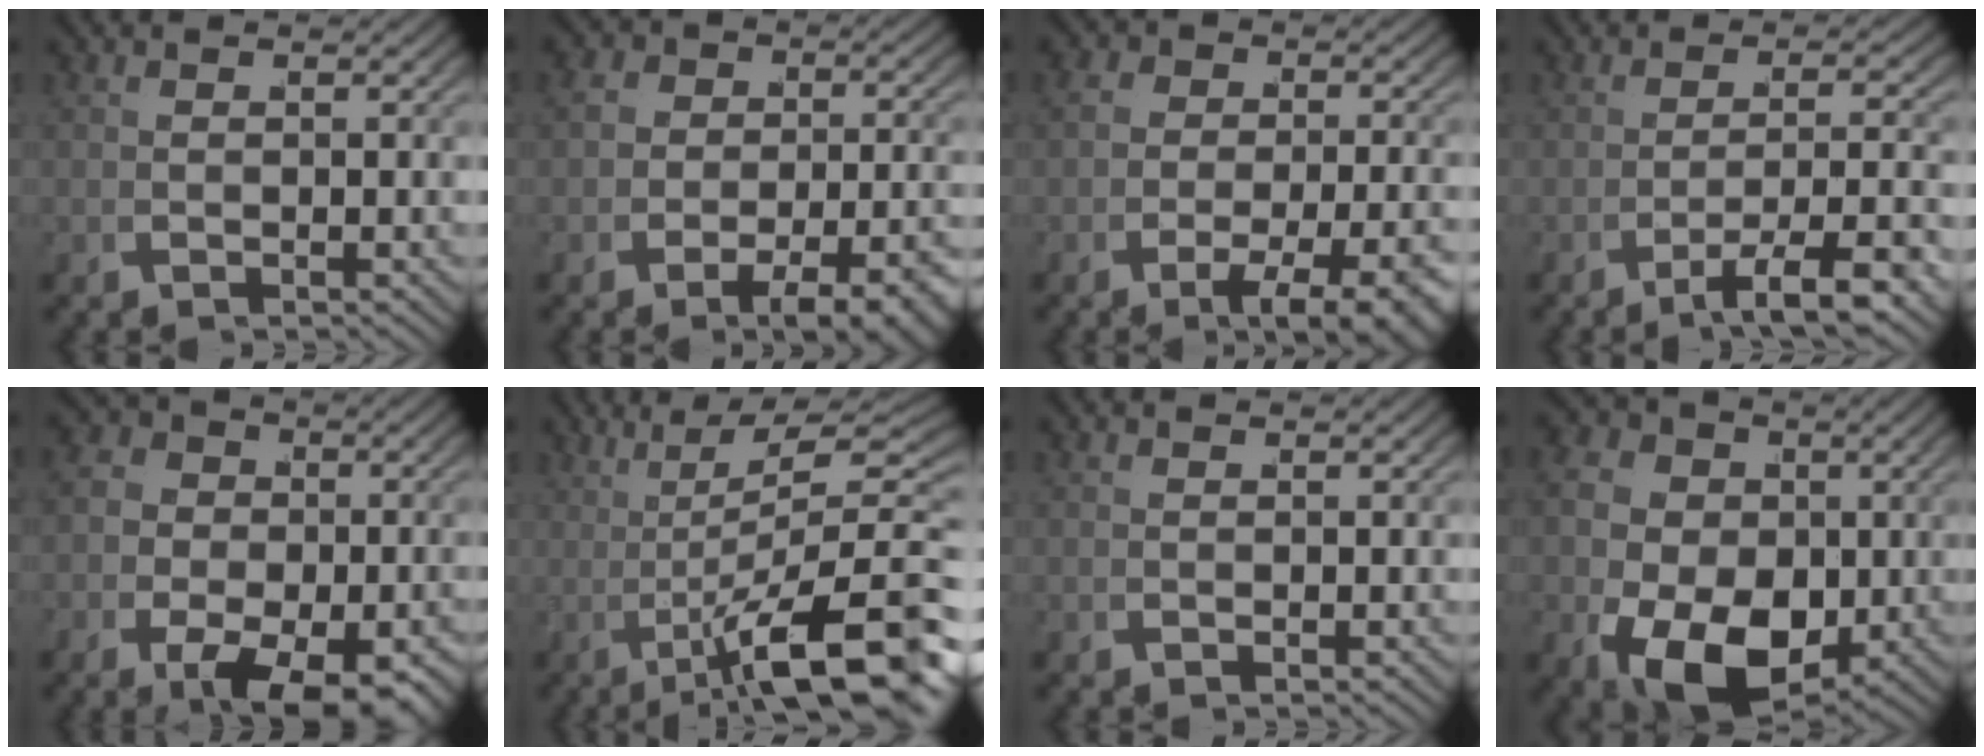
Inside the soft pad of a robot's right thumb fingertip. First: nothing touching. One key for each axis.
{"total": 4.3, "fx": -1.7, "fy": 2.6, "fz": 3.0, "tx": -0.037, "ty": -0.014, "tz": -0.026}
{"total": 5.3, "fx": -2.5, "fy": 2.5, "fz": 4.0, "tx": -0.054, "ty": -0.019, "tz": -0.033}
{"total": 4.9, "fx": -1.7, "fy": 1.9, "fz": 4.2, "tx": -0.071, "ty": -0.002, "tz": -0.019}
{"total": 7.5, "fx": -1.5, "fy": 5.4, "fz": 5.0, "tx": -0.090, "ty": -0.040, "tz": -0.008}
{"total": 11.9, "fx": -0.2, "fy": 5.0, "fz": 10.8, "tx": -0.170, "ty": -0.023, "tz": 0.020}
{"total": 0.0}
{"total": 13.4, "fx": -1.4, "fy": 10.1, "fz": 8.6, "tx": -0.186, "ty": -0.073, "tz": 0.009}